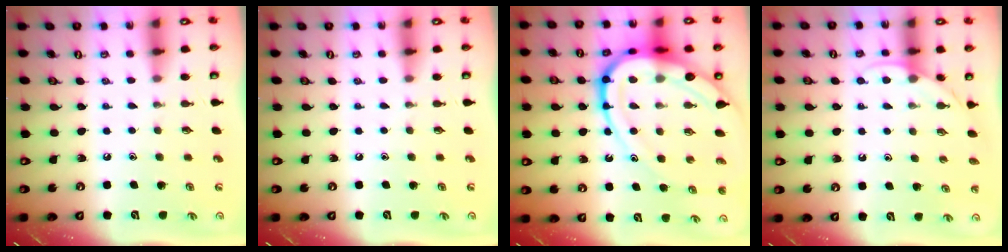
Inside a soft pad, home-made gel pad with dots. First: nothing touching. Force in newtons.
{"total": 0.0}
{"total": 21.9, "press": 21.8, "slide": 2.1}
{"total": 4.9, "press": 4.9, "slide": 0.3}